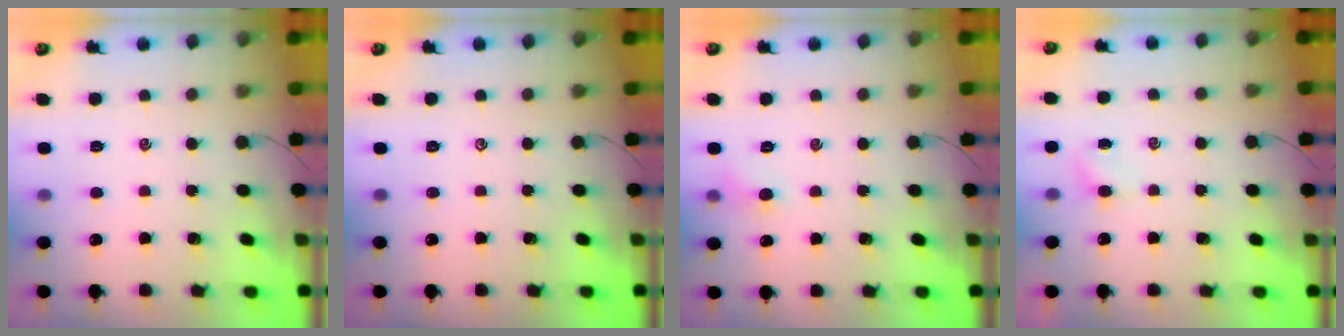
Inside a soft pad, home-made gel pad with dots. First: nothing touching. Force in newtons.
{"total": 0.0}
{"total": 5.2, "press": 5.0, "slide": 1.6}
{"total": 2.9, "press": 2.7, "slide": 1.1}